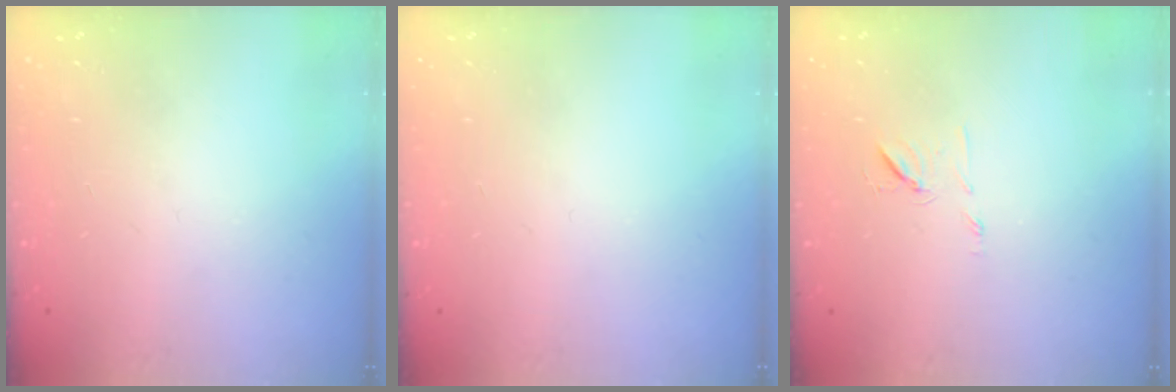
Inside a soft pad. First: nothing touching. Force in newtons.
{"total": 0.0}
{"total": 7.2, "press": 7.2, "slide": 0.8}